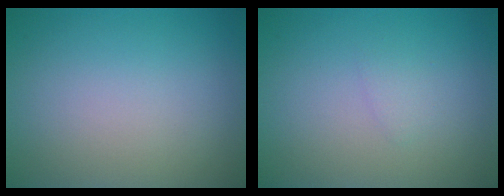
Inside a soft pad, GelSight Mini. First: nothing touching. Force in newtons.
{"total": 0.8, "press": 0.8, "slide": 0.1}